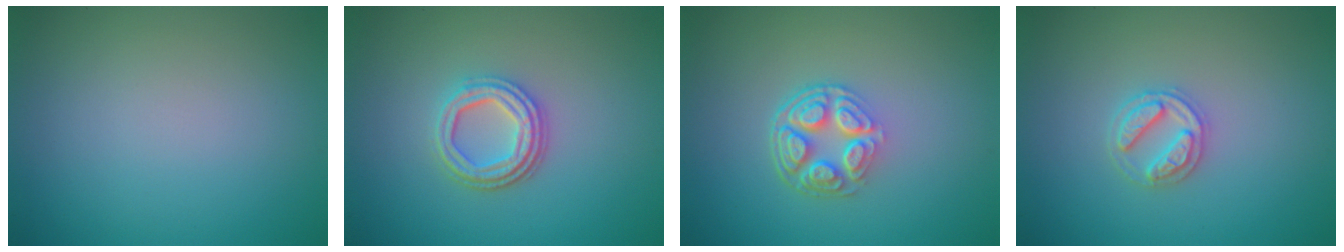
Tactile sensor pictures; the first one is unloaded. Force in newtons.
{"total": 3.7, "press": 3.0, "slide": 2.0}
{"total": 4.7, "press": 3.3, "slide": 3.3}
{"total": 2.6, "press": 2.5, "slide": 0.5}